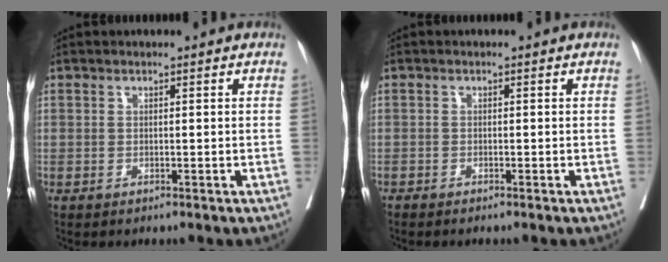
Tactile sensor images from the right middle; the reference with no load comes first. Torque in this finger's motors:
{"motor_torque": [-0.33, -0.07, 0.01, 0.00]}